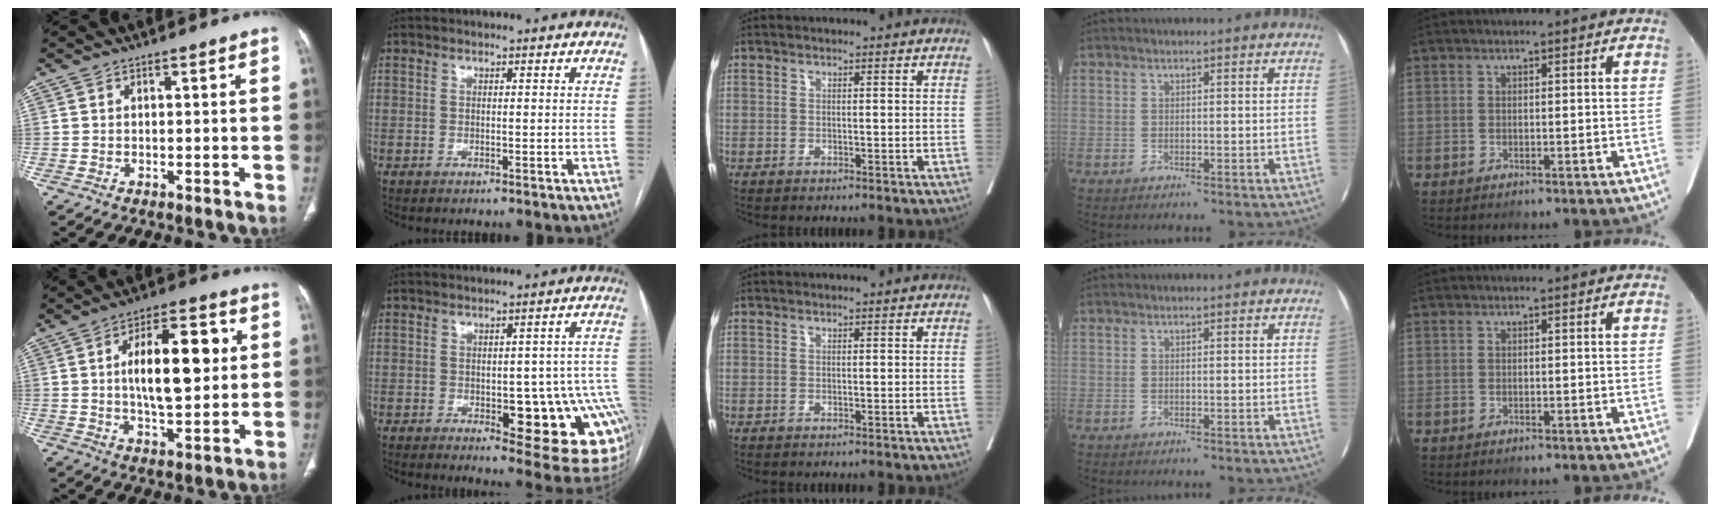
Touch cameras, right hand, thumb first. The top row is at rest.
{"thumb": {"total": 15.1, "force": [2.3, 6.5, 13.4], "torque": [-0.193, 0.006, 0.037]}, "index": {"total": 16.1, "force": [-4.0, 5.1, 14.7], "torque": [-0.091, 0.021, -0.033]}}